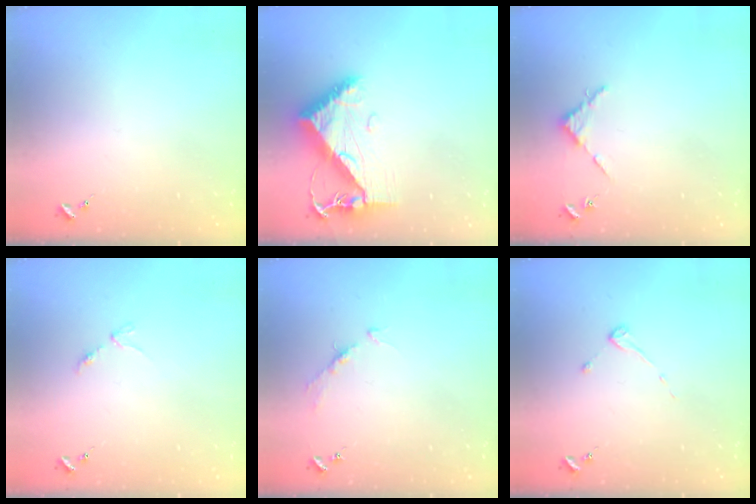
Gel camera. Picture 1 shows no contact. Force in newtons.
{"total": 9.5, "press": 9.4, "slide": 1.0}
{"total": 2.7, "press": 2.7, "slide": 0.3}
{"total": 2.8, "press": 2.8, "slide": 0.5}
{"total": 4.4, "press": 4.4, "slide": 0.6}
{"total": 2.7, "press": 2.7, "slide": 0.3}